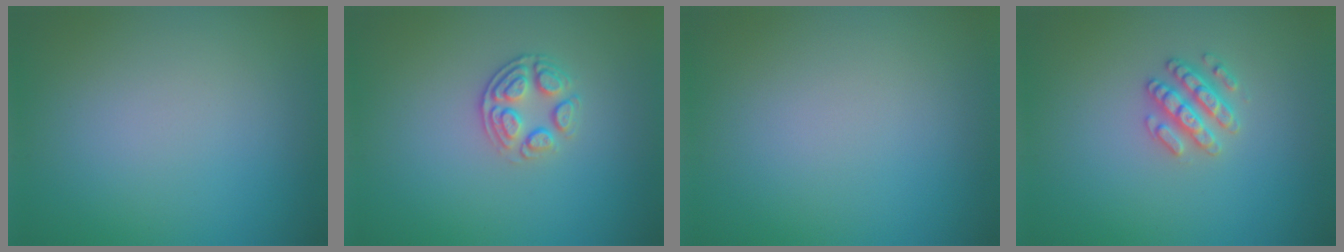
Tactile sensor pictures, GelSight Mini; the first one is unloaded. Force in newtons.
{"total": 2.7, "press": 2.4, "slide": 1.2}
{"total": 0.0}
{"total": 2.5, "press": 2.5, "slide": 0.4}